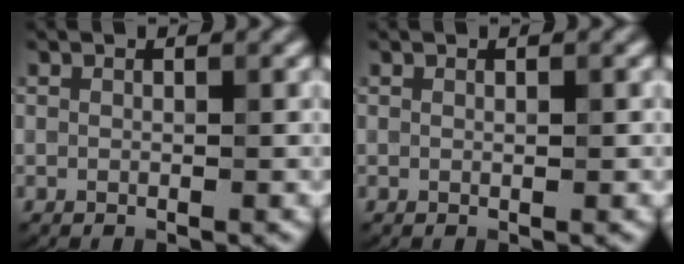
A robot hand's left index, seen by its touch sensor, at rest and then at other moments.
{"total": 0.0}